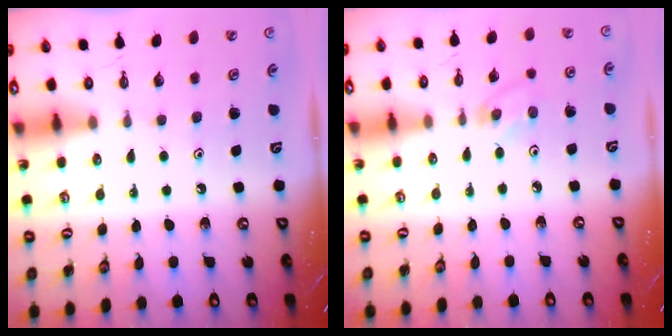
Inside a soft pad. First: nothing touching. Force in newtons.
{"total": 3.1, "press": 3.1, "slide": 0.4}